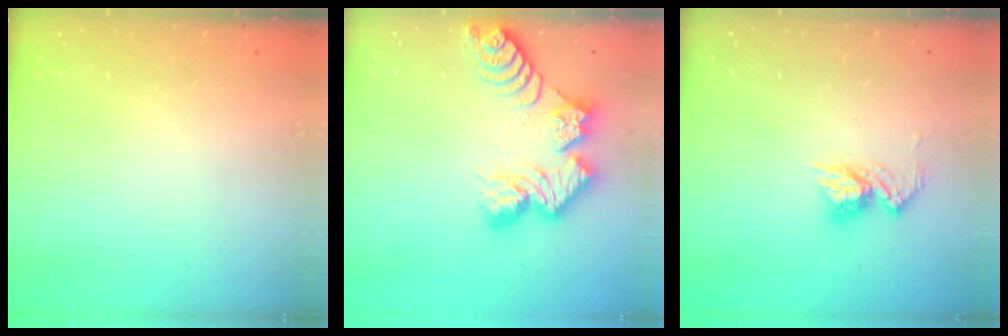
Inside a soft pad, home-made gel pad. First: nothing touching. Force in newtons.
{"total": 12.7, "press": 12.6, "slide": 1.0}
{"total": 9.6, "press": 9.6, "slide": 0.8}